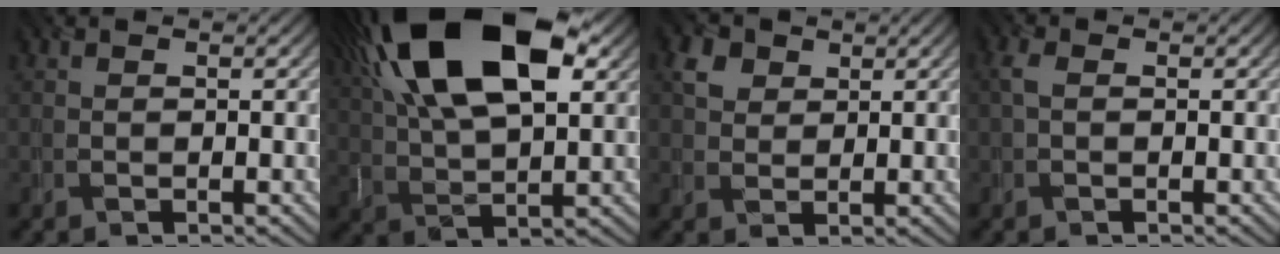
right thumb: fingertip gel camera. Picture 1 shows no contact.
{"total": 18.8, "force": [8.2, 9.1, 14.3], "torque": [-0.273, 0.058, 0.108]}
{"total": 3.1, "force": [1.8, 2.4, 0.7], "torque": [-0.022, 0.003, 0.034]}
{"total": 1.7, "force": [0.1, 1.0, 1.3], "torque": [-0.035, 0.003, 0.002]}